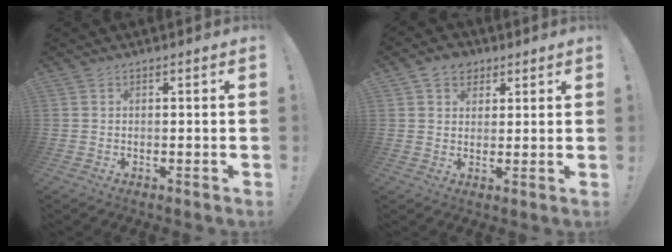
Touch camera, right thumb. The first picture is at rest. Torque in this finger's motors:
{"motor_torque": [-0.26, 0.26, 0.02, 0.00, 0.03]}